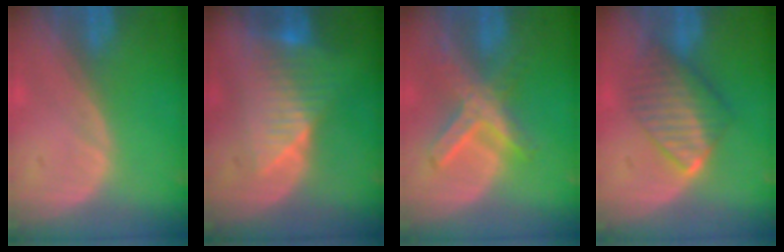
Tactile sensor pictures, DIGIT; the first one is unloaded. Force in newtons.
{"total": 7.8, "press": 7.0, "slide": 3.6}
{"total": 7.2, "press": 6.3, "slide": 3.5}
{"total": 6.4, "press": 6.3, "slide": 0.8}